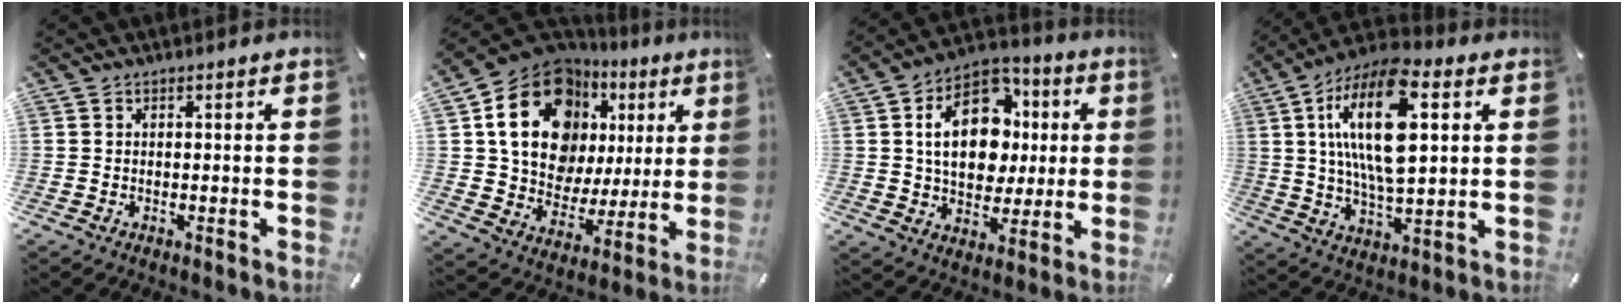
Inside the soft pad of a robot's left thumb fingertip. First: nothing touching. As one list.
[{"total": 20.4, "force": [8.5, 14.8, 11.2], "torque": [-0.183, -0.048, 0.153]}, {"total": 17.3, "force": [2.6, 12.9, 11.2], "torque": [-0.182, 0.006, 0.049]}, {"total": 19.4, "force": [5.9, 8.6, 16.4], "torque": [-0.332, -0.010, 0.090]}]